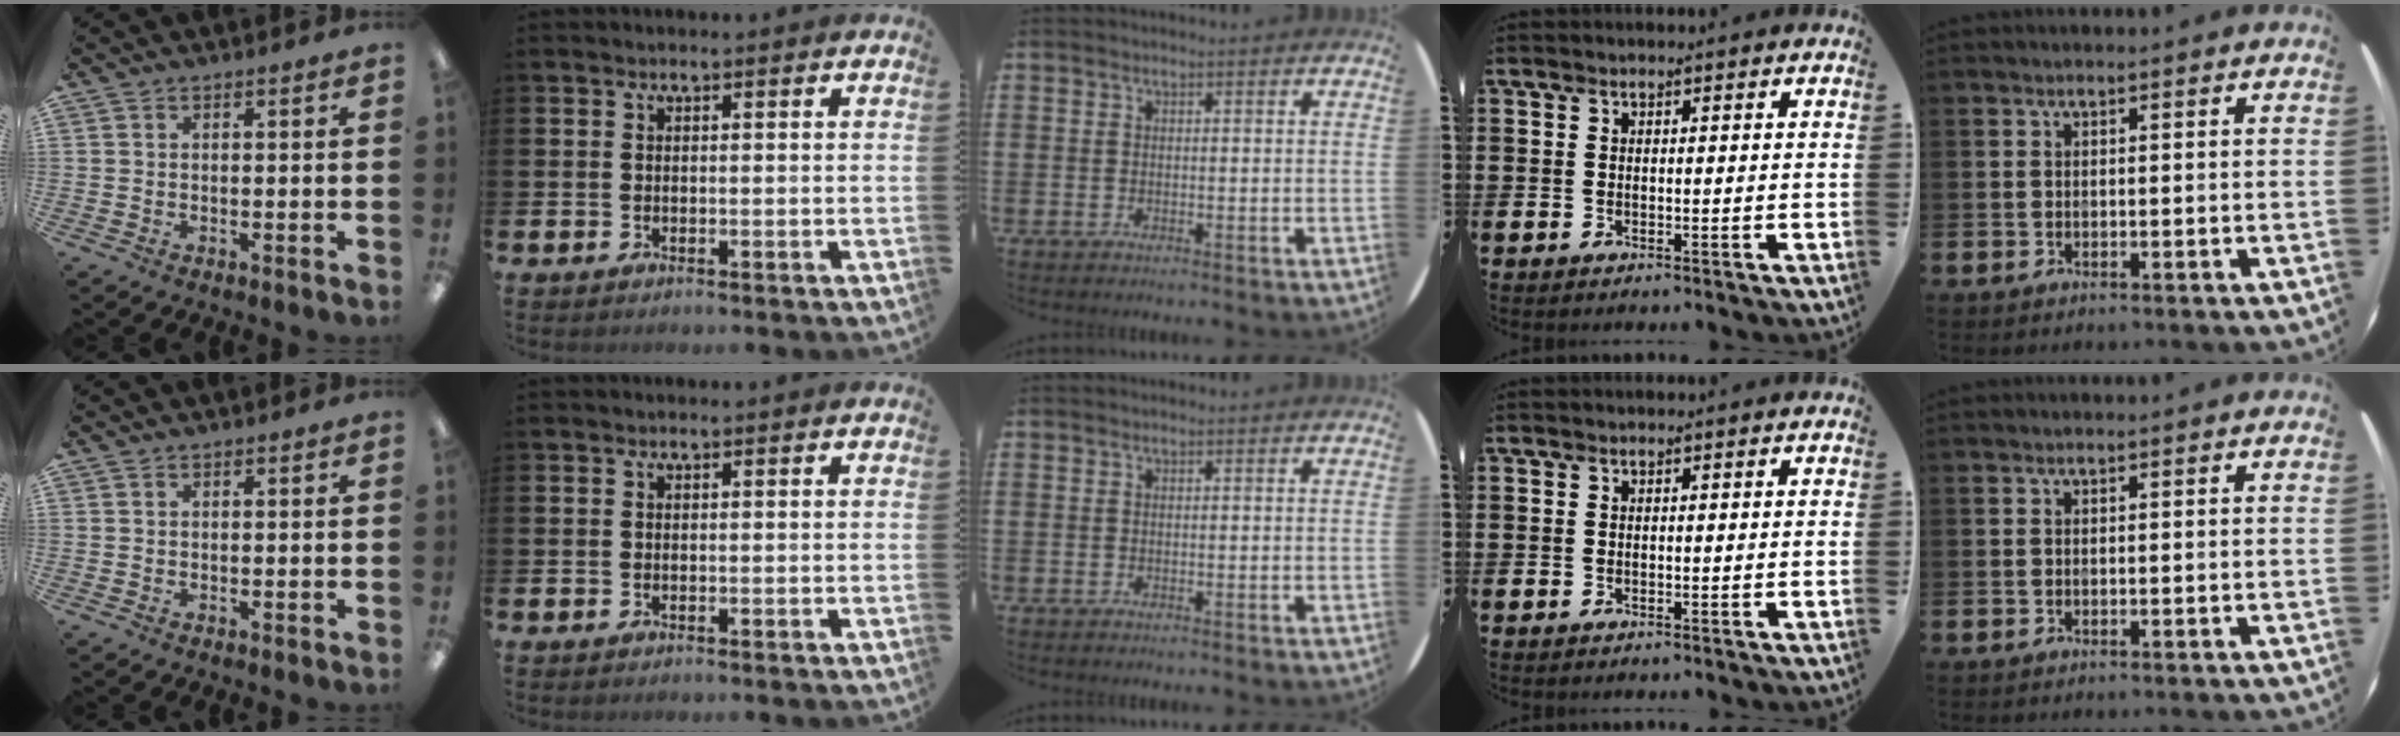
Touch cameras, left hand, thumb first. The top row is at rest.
{}